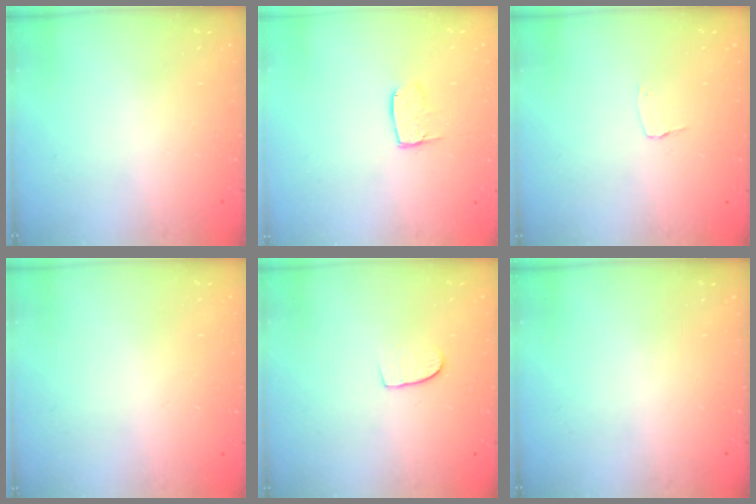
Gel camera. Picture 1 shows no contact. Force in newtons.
{"total": 6.7, "press": 6.7, "slide": 0.5}
{"total": 2.6, "press": 2.6, "slide": 0.2}
{"total": 0.0}
{"total": 6.1, "press": 6.1, "slide": 0.4}
{"total": 0.0}